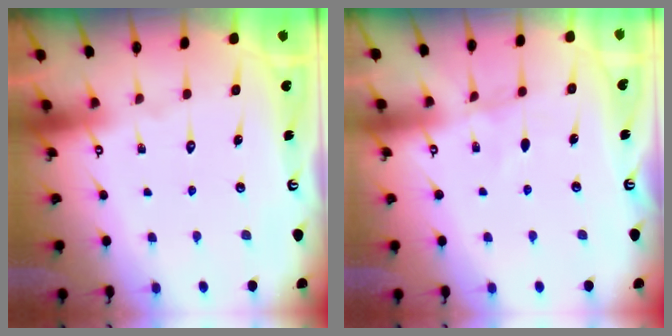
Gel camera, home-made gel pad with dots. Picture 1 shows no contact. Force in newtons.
{"total": 2.9, "press": 2.9, "slide": 0.4}